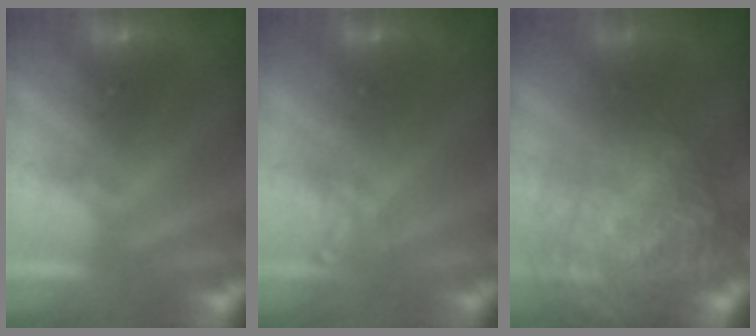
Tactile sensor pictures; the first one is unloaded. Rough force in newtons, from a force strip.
{"total": 2.3}
{"total": 9.8}